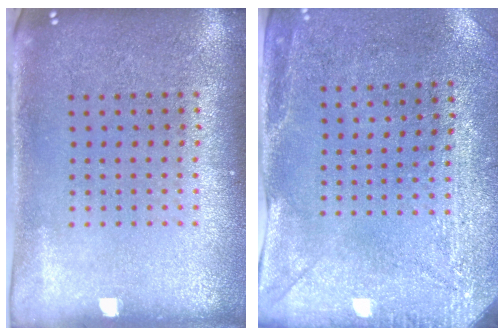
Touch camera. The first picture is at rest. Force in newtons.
{"total": 3.1, "press": 2.4, "slide": 2.0}